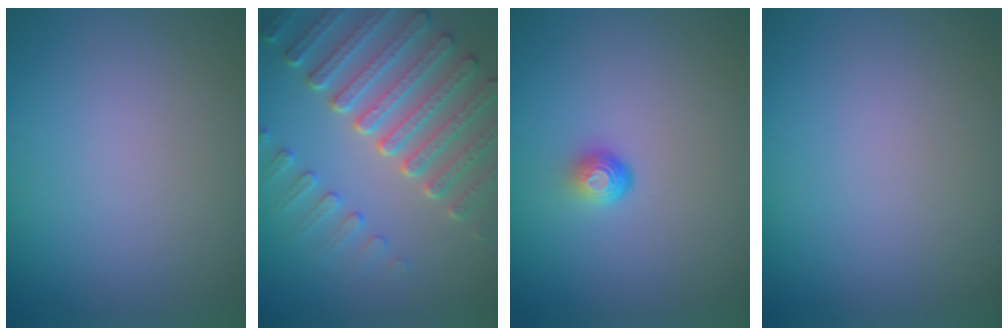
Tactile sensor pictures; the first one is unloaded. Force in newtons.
{"total": 7.2, "press": 5.6, "slide": 4.6}
{"total": 1.7, "press": 1.1, "slide": 1.3}
{"total": 0.0}